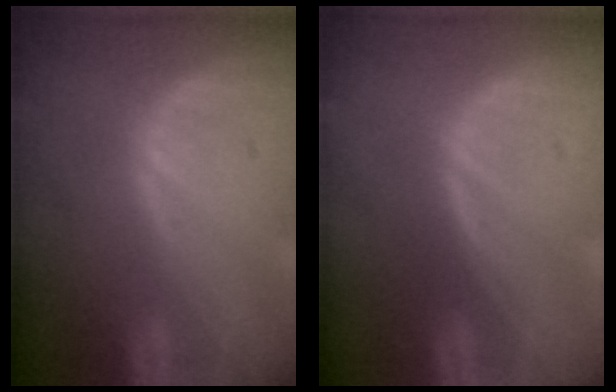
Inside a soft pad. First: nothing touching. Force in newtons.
{"total": 0.0}